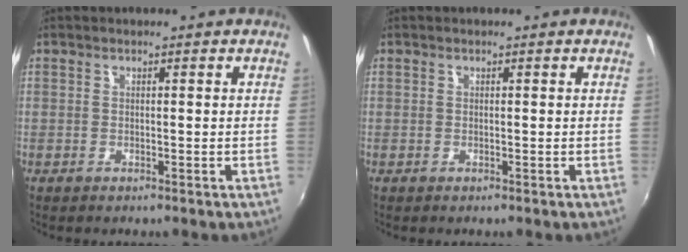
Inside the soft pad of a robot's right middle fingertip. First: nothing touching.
{"total": 0.0}